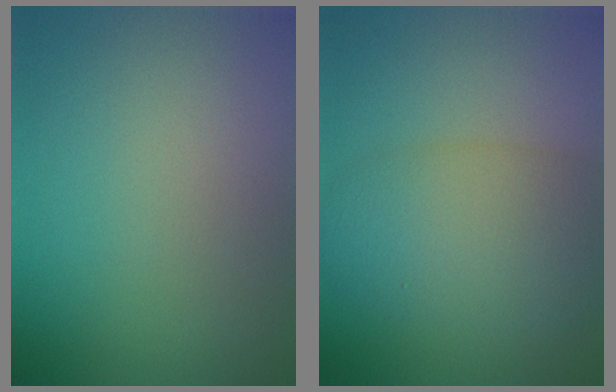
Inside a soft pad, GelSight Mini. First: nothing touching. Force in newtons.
{"total": 7.3, "press": 7.3, "slide": 0.2}